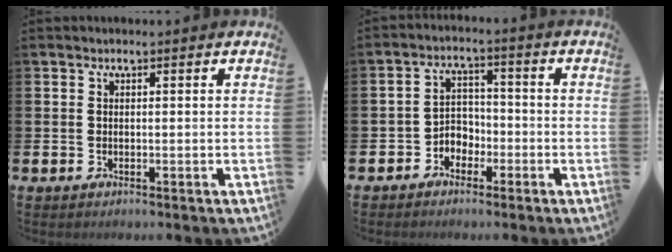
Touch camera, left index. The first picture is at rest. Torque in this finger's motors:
{"motor_torque": [-0.01, 0.05, 0.00, 0.01]}